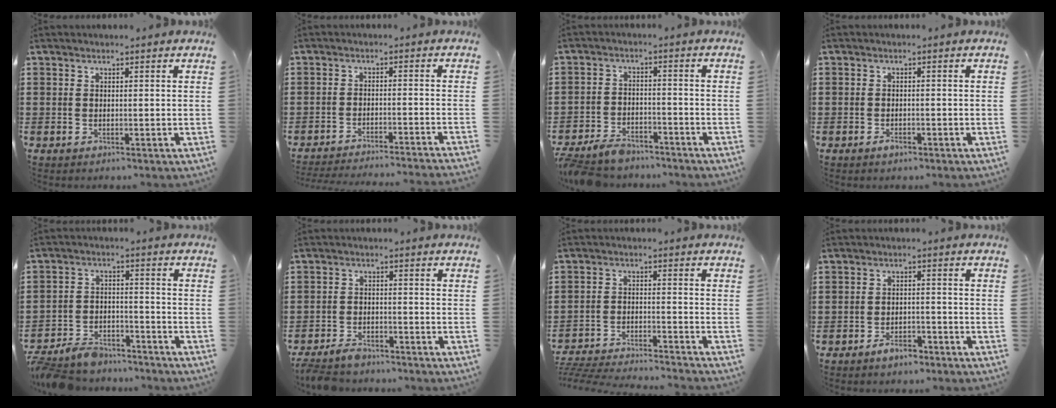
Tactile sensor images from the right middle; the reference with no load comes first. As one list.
[{"total": 3.3, "force": [-3.3, -0.4, 0.5], "torque": [-0.010, -0.004, -0.067]}, {"total": 4.6, "force": [-4.3, 1.0, 1.2], "torque": [-0.036, 0.003, -0.090]}, {"total": 1.3, "force": [-1.0, 0.8, 0.4], "torque": [-0.009, 0.000, -0.020]}, {"total": 5.6, "force": [-5.3, 1.1, 1.2], "torque": [-0.034, 0.004, -0.108]}, {"total": 3.3, "force": [-3.1, 0.8, 0.8], "torque": [-0.025, 0.002, -0.064]}, {"total": 4.9, "force": [-4.9, 0.0, 0.7], "torque": [-0.026, -0.002, -0.102]}, {"total": 3.1, "force": [-2.7, 1.3, 0.9], "torque": [-0.017, 0.008, -0.053]}]